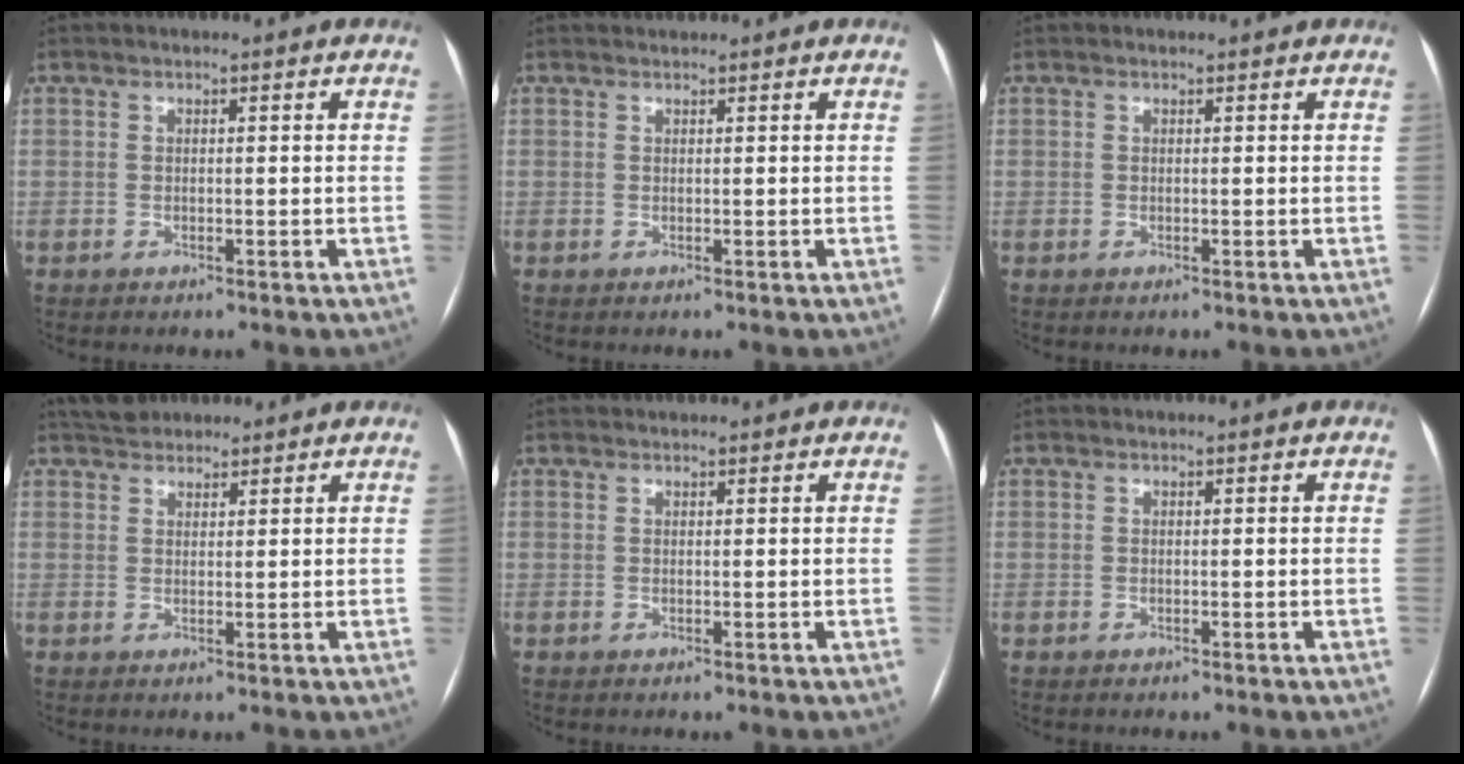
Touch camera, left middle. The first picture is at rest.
{"total": 0.7, "force": [0.7, 0.1, -0.1], "torque": [-0.009, 0.004, 0.014]}
{"total": 0.6, "force": [0.5, 0.2, 0.0], "torque": [-0.007, 0.008, 0.008]}
{"total": 4.0, "force": [3.6, 1.7, 0.8], "torque": [-0.015, 0.023, 0.061]}
{"total": 2.3, "force": [2.2, 0.5, 0.4], "torque": [-0.007, 0.021, 0.029]}
{"total": 0.0}